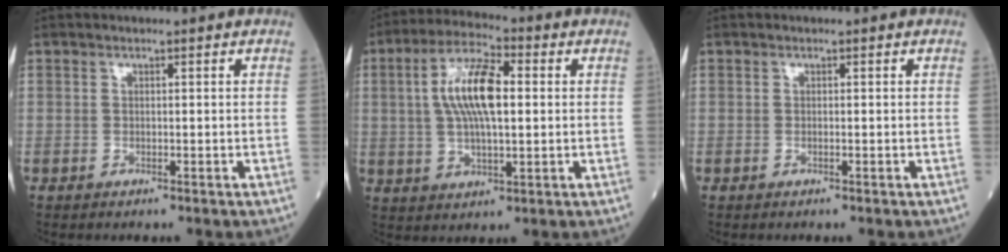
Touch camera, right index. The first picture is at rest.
{"total": 10.8, "force": [1.6, 3.3, 10.1], "torque": [-0.202, 0.017, 0.027]}
{"total": 0.0}